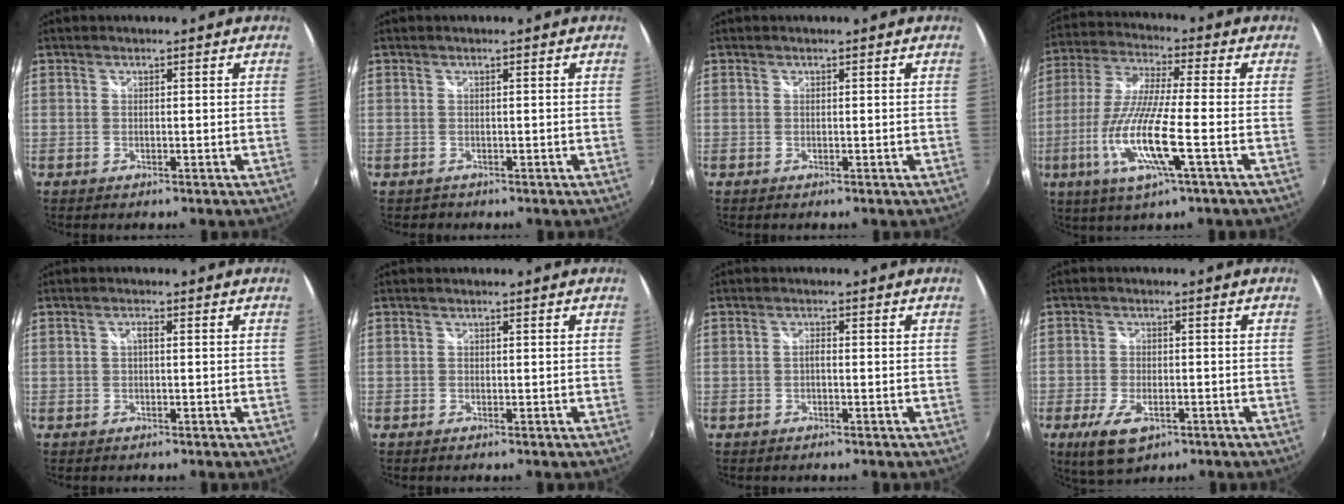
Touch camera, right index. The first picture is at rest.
{"total": 0.8, "force": [-0.5, 0.7, 0.0], "torque": [-0.003, -0.002, -0.003]}
{"total": 0.0}
{"total": 14.8, "force": [-4.9, 1.3, 13.9], "torque": [-0.287, -0.020, -0.096]}
{"total": 0.8, "force": [0.1, 0.1, 0.7], "torque": [-0.013, 0.003, -0.001]}
{"total": 0.0}
{"total": 0.9, "force": [-0.4, 0.3, 0.7], "torque": [-0.015, 0.004, -0.007]}
{"total": 8.1, "force": [-4.2, 3.9, 5.7], "torque": [-0.133, -0.021, -0.072]}